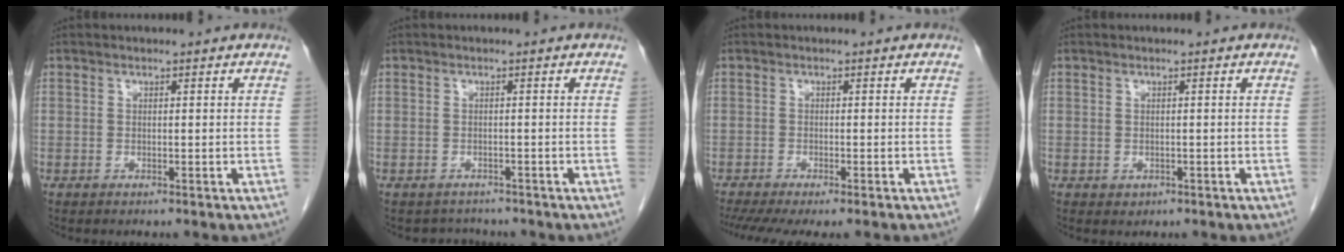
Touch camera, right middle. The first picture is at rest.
{"total": 2.3, "force": [-2.0, 1.1, -0.3], "torque": [-0.001, 0.001, -0.031]}
{"total": 7.7, "force": [-6.1, 1.1, 4.5], "torque": [-0.066, -0.010, -0.098]}
{"total": 0.8, "force": [-0.2, 0.7, 0.3], "torque": [-0.009, 0.000, 0.002]}